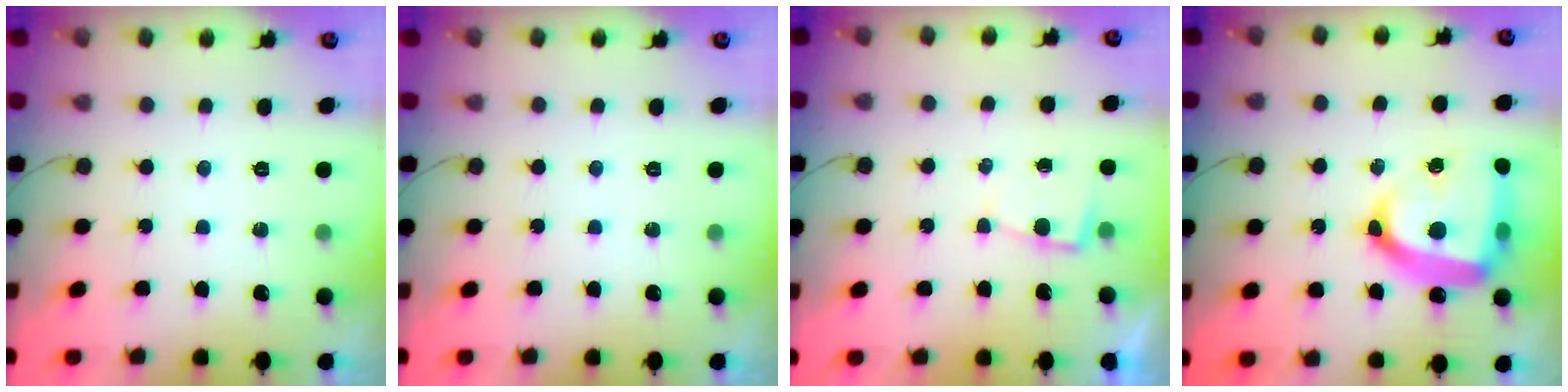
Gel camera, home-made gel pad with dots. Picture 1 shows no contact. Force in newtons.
{"total": 0.0}
{"total": 2.3, "press": 2.3, "slide": 0.3}
{"total": 21.8, "press": 21.7, "slide": 1.8}